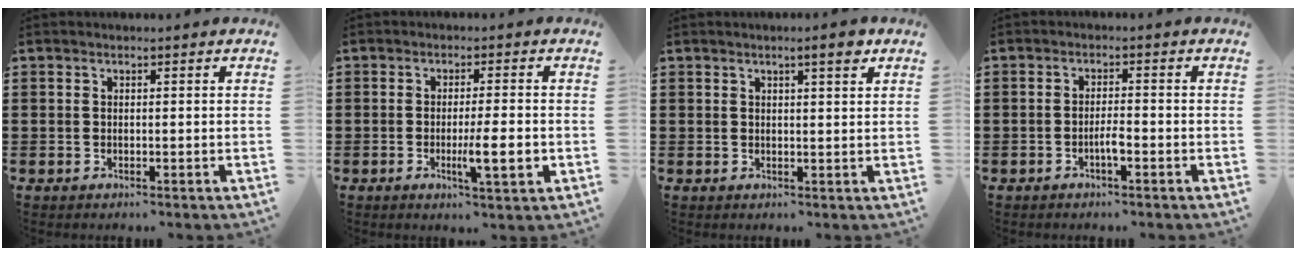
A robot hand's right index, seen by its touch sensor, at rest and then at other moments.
{"total": 6.1, "force": [-1.5, 0.9, 5.9], "torque": [-0.094, -0.007, -0.023]}
{"total": 3.0, "force": [1.9, 0.2, 2.3], "torque": [-0.032, -0.003, 0.029]}
{"total": 2.4, "force": [-1.1, 0.4, 2.1], "torque": [-0.040, 0.003, -0.021]}